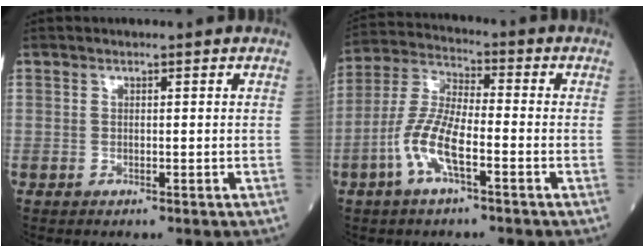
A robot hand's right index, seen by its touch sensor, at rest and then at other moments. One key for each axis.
{"total": 9.3, "fx": -3.6, "fy": 2.4, "fz": 8.2, "tx": -0.185, "ty": 0.006, "tz": -0.074}